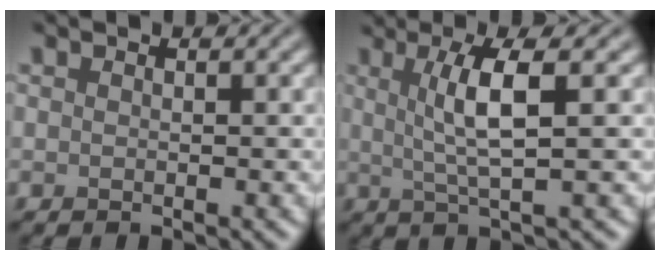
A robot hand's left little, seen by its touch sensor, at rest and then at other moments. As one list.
[{"total": 4.4, "force": [1.0, 0.6, 4.2], "torque": [-0.079, 0.003, 0.021]}]